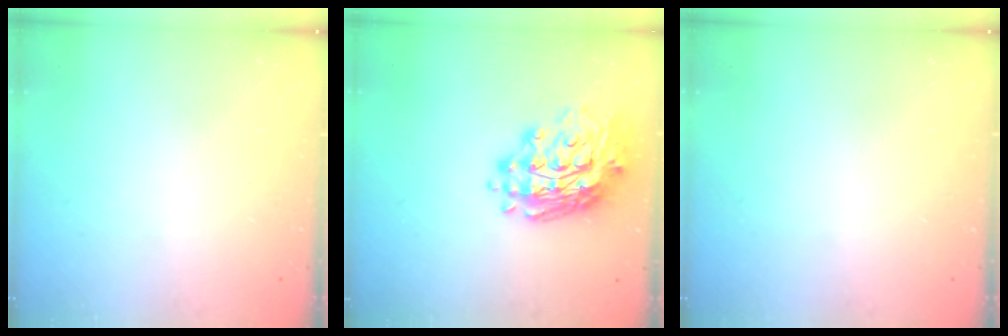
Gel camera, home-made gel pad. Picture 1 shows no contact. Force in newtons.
{"total": 17.0, "press": 16.9, "slide": 2.2}
{"total": 0.0}